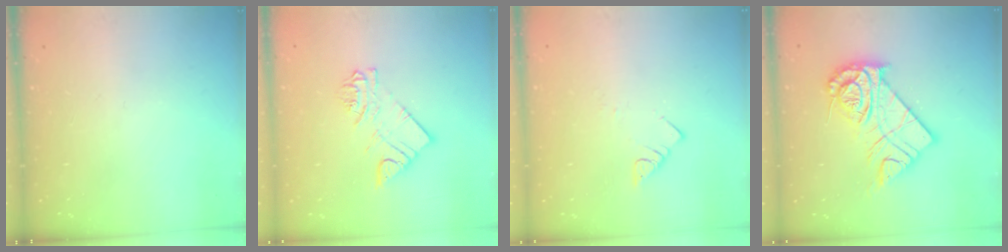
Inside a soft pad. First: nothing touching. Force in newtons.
{"total": 8.0, "press": 8.0, "slide": 0.4}
{"total": 2.8, "press": 2.8, "slide": 0.2}
{"total": 15.9, "press": 15.9, "slide": 1.3}